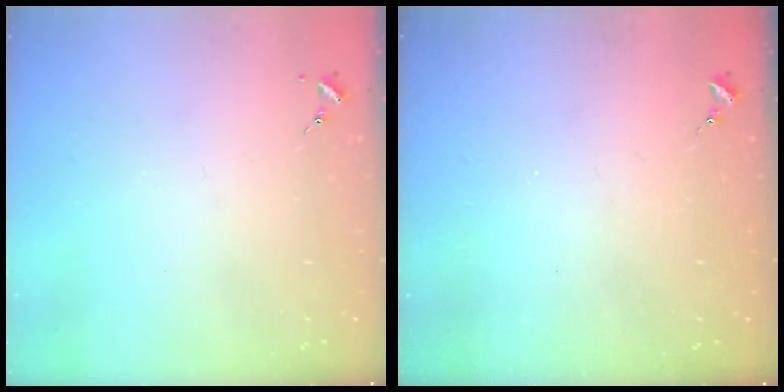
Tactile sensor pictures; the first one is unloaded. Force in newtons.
{"total": 0.0}